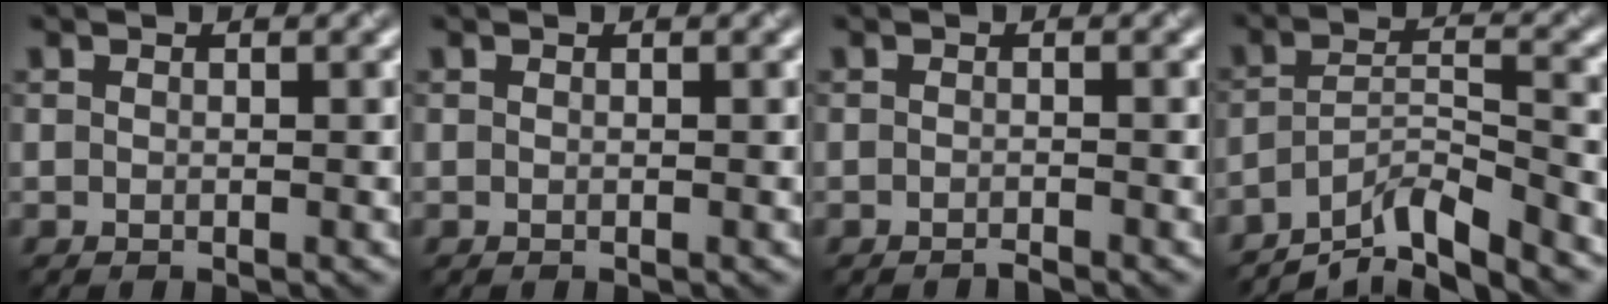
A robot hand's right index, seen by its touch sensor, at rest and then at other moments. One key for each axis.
{"total": 0.0}
{"total": 0.7, "fx": -0.7, "fy": 0.0, "fz": 0.1, "tx": -0.001, "ty": 0.002, "tz": -0.016}
{"total": 6.9, "fx": -5.9, "fy": 1.1, "fz": 3.4, "tx": -0.052, "ty": 0.008, "tz": -0.104}